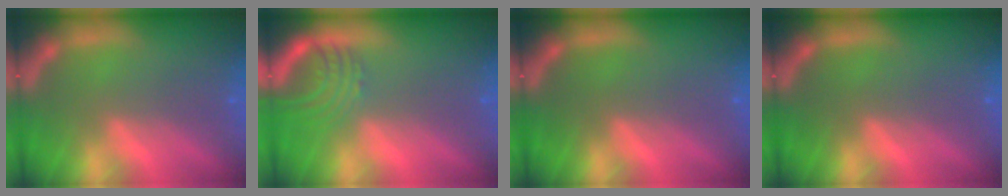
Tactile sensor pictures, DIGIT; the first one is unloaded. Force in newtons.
{"total": 4.5}
{"total": 0.0}
{"total": 0.0}